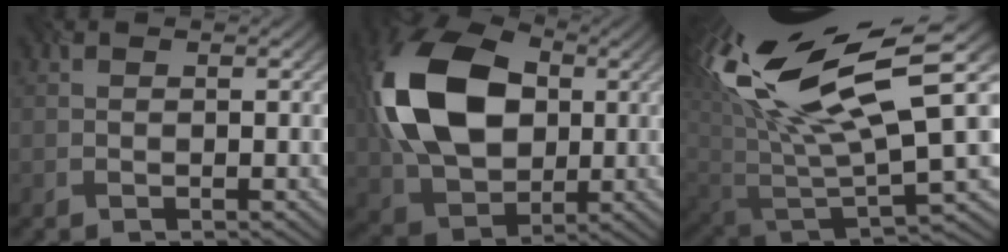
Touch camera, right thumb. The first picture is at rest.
{"total": 16.1, "force": [1.7, 11.4, 11.3], "torque": [-0.266, 0.018, 0.026]}
{"total": 16.9, "force": [8.5, 6.0, 13.4], "torque": [-0.280, 0.016, 0.151]}